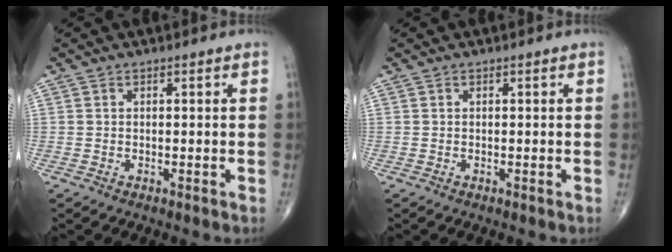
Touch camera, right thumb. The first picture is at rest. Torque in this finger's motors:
{"motor_torque": [0.00, 0.00, -0.02, 0.02, 0.02]}